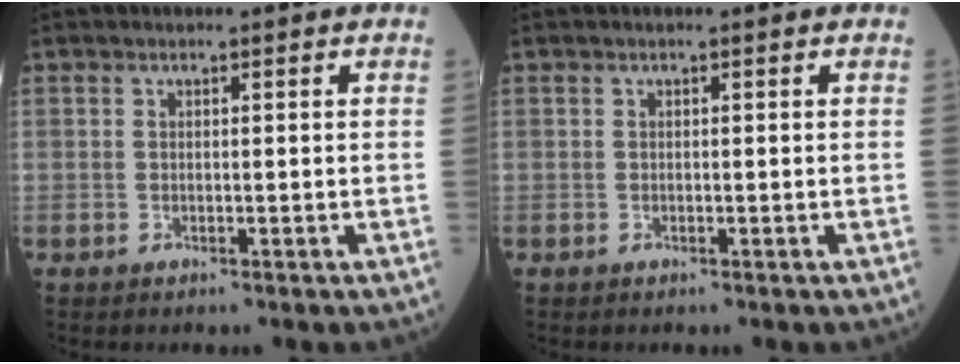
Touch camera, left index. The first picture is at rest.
{"total": 0.0}